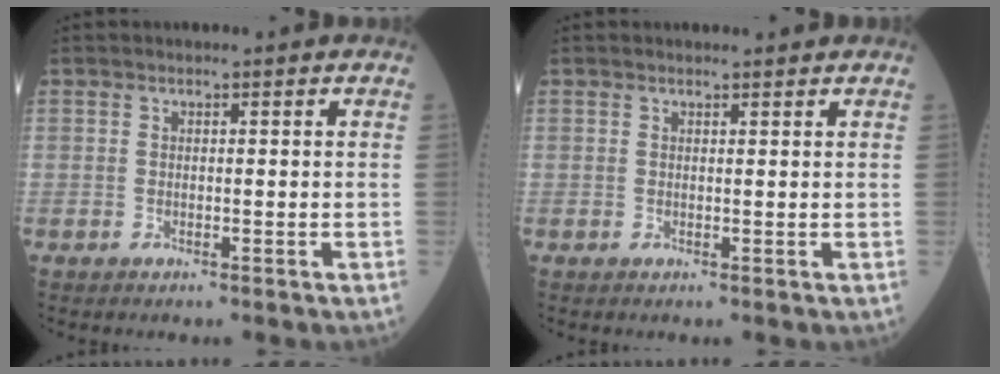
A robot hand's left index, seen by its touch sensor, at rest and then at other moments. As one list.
[{"total": 1.8, "force": [1.8, 0.2, 0.4], "torque": [-0.010, 0.007, 0.025]}]